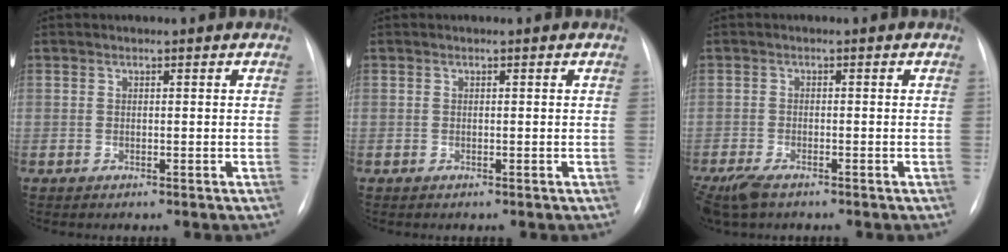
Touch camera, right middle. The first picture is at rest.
{"total": 0.0}
{"total": 6.1, "force": [-4.4, 2.2, 3.7], "torque": [-0.075, -0.014, -0.077]}